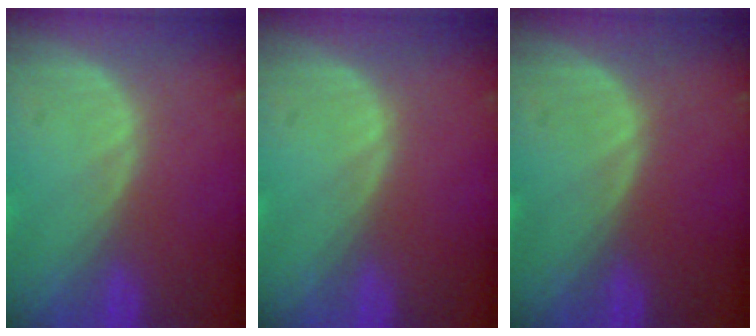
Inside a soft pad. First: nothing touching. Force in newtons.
{"total": 0.0}
{"total": 0.0}